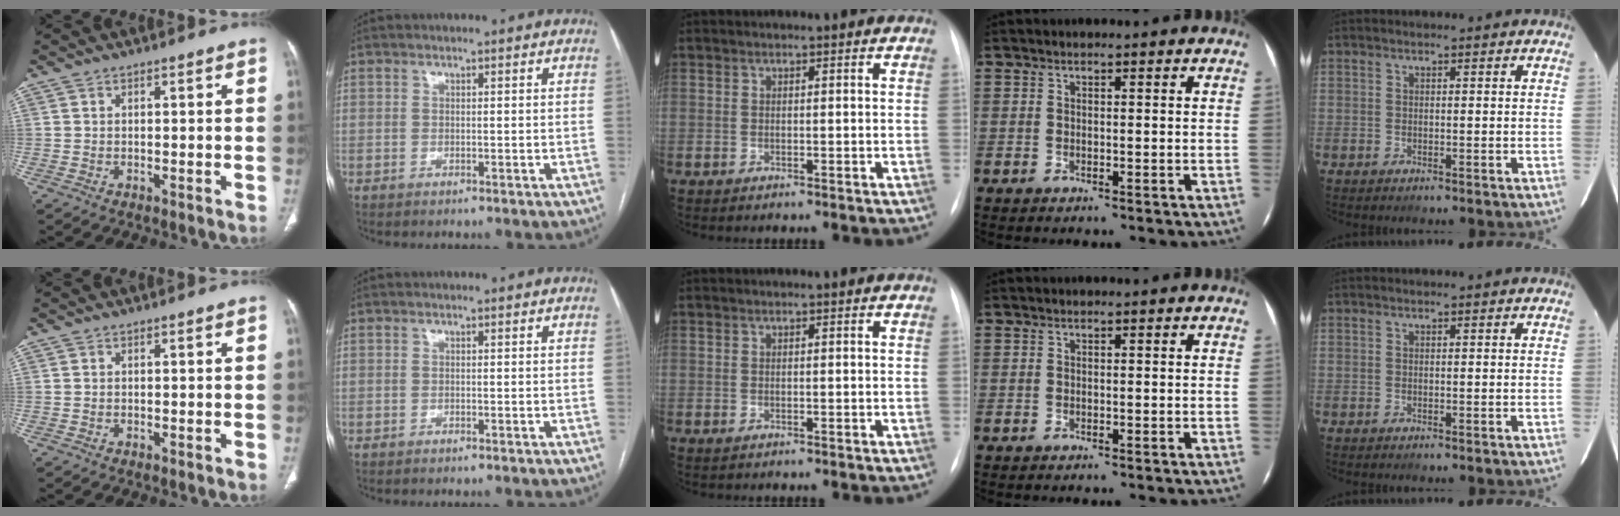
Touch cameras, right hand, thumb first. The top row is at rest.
{}